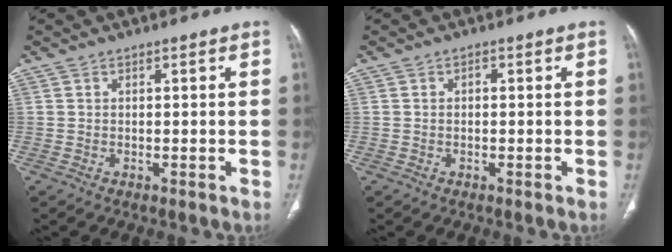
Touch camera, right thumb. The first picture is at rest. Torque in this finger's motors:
{"motor_torque": [1.67, 2.31, 0.49, -0.37, -0.04]}